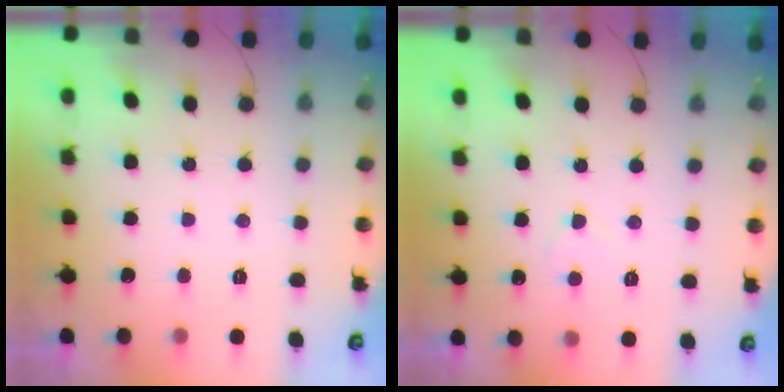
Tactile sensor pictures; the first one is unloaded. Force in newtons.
{"total": 4.0, "press": 4.0, "slide": 0.2}